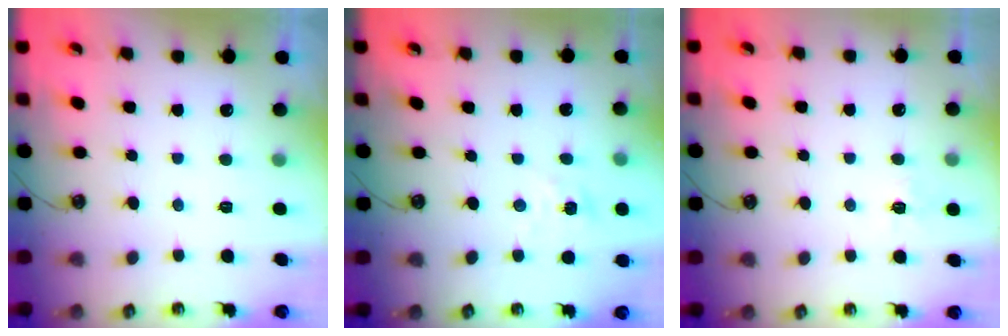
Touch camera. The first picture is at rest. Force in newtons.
{"total": 2.9, "press": 2.8, "slide": 0.3}
{"total": 5.6, "press": 5.5, "slide": 0.6}